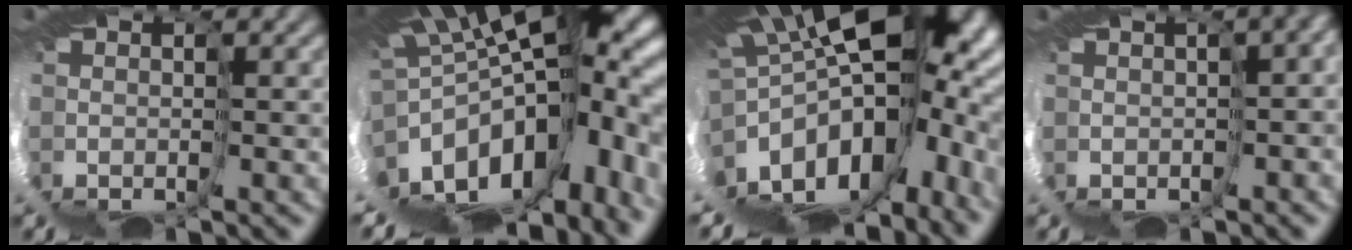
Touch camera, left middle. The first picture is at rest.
{"total": 10.0, "force": [-1.5, 4.0, 9.0], "torque": [-0.146, -0.031, -0.010]}
{"total": 10.6, "force": [-0.1, 4.9, 9.4], "torque": [-0.166, -0.056, 0.020]}
{"total": 5.2, "force": [-1.6, 2.4, 4.4], "torque": [-0.063, 0.010, 0.001]}